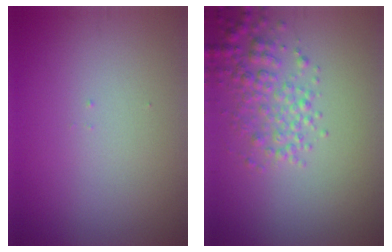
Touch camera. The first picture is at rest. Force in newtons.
{"total": 3.3, "press": 3.3, "slide": 0.1}